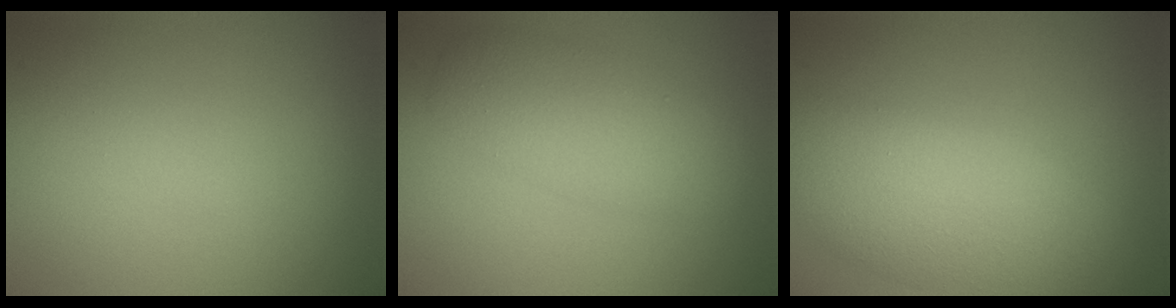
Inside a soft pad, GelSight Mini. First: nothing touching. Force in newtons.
{"total": 4.1, "press": 4.1, "slide": 0.1}
{"total": 7.1, "press": 7.1, "slide": 0.5}